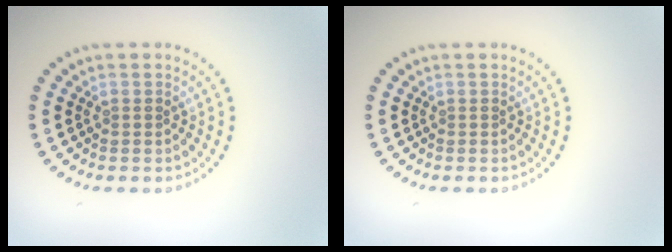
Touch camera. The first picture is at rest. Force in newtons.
{"total": 0.0}